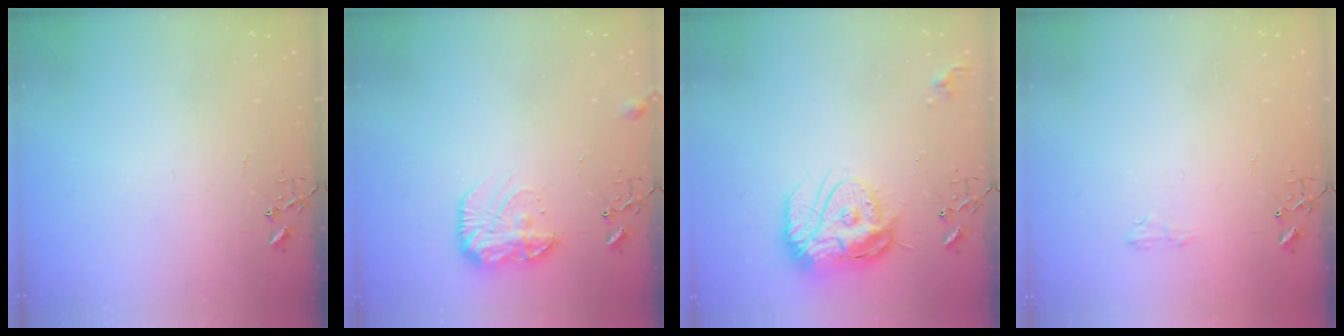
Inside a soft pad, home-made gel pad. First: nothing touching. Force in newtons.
{"total": 12.8, "press": 12.8, "slide": 0.7}
{"total": 17.0, "press": 16.9, "slide": 1.4}
{"total": 5.2, "press": 5.2, "slide": 0.7}